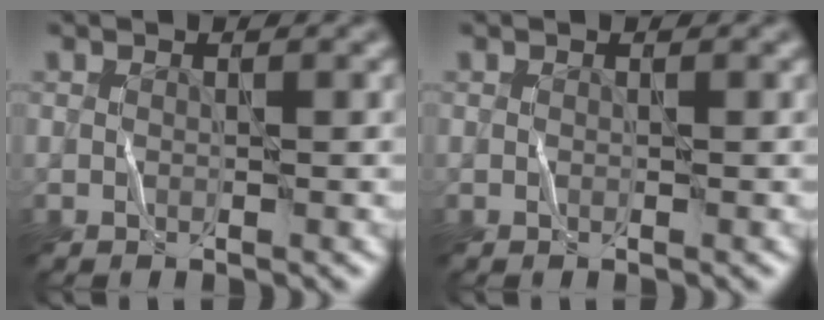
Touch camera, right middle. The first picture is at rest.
{"total": 0.0}